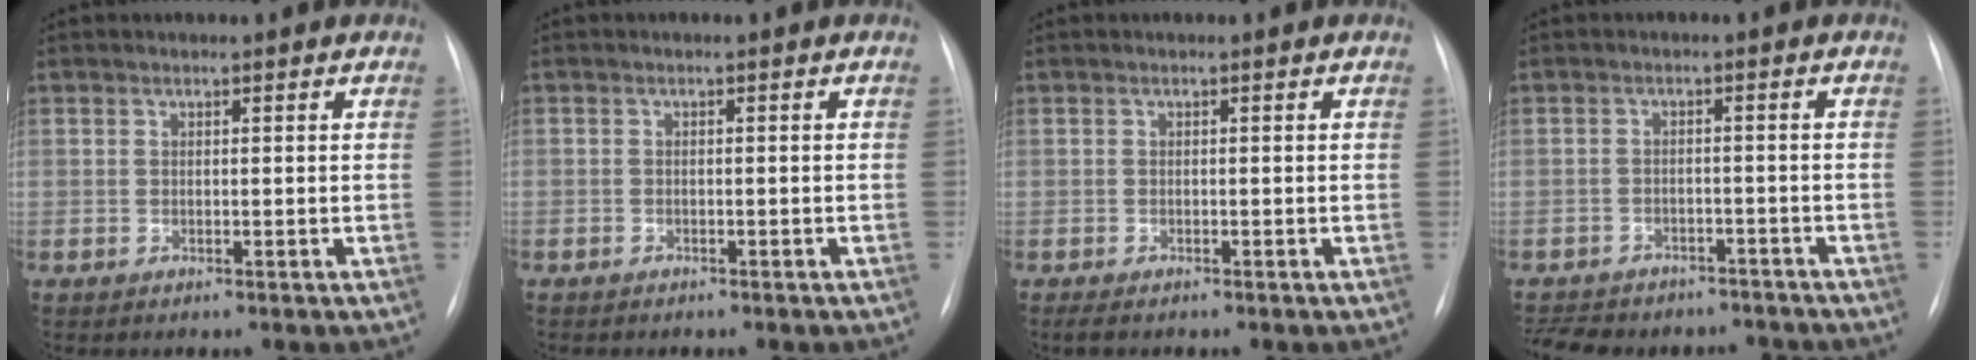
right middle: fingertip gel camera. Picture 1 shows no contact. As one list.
[{"total": 1.4, "force": [-1.2, 0.8, 0.3], "torque": [-0.008, 0.002, -0.016]}, {"total": 1.5, "force": [-1.2, 0.4, 0.7], "torque": [-0.014, -0.003, -0.016]}, {"total": 13.3, "force": [-11.4, 5.7, 3.7], "torque": [-0.088, 0.003, -0.138]}]